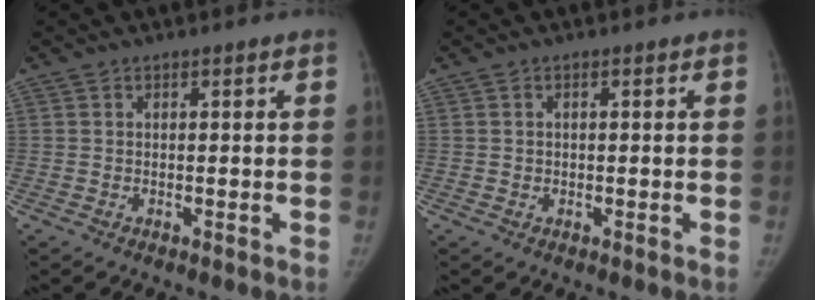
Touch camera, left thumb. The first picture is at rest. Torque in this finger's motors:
{"motor_torque": [-0.14, -0.08, 0.27, -0.28, 0.06]}